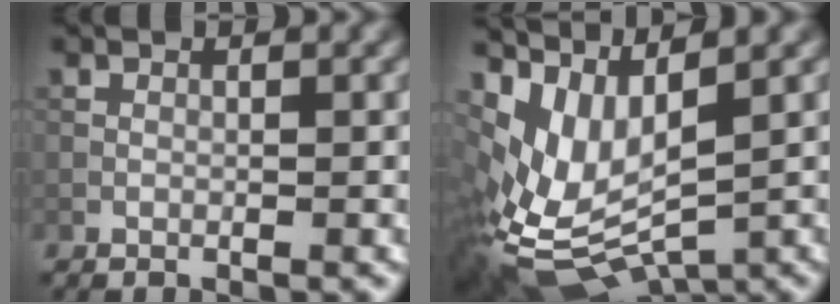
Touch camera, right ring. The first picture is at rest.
{"total": 9.4, "force": [0.8, 5.1, 7.8], "torque": [-0.180, -0.027, 0.041]}